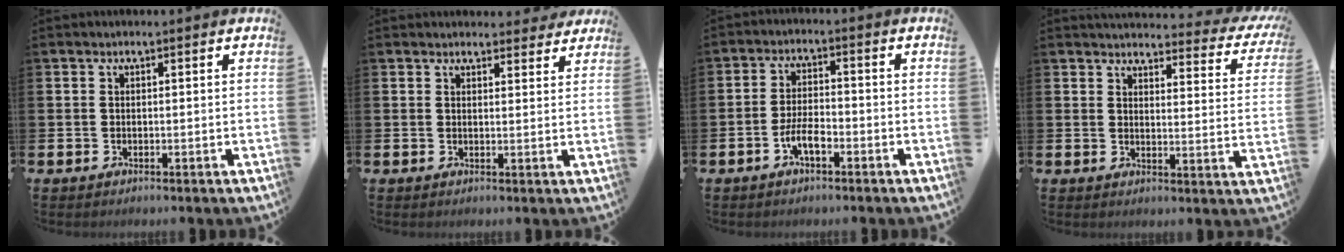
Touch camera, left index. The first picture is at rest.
{"total": 2.7, "force": [2.6, 0.7, 0.0], "torque": [0.017, -0.019, 0.042]}
{"total": 3.8, "force": [-1.9, 1.3, 3.0], "torque": [-0.061, 0.007, -0.035]}
{"total": 3.4, "force": [3.1, 1.2, 0.9], "torque": [-0.016, -0.028, 0.045]}